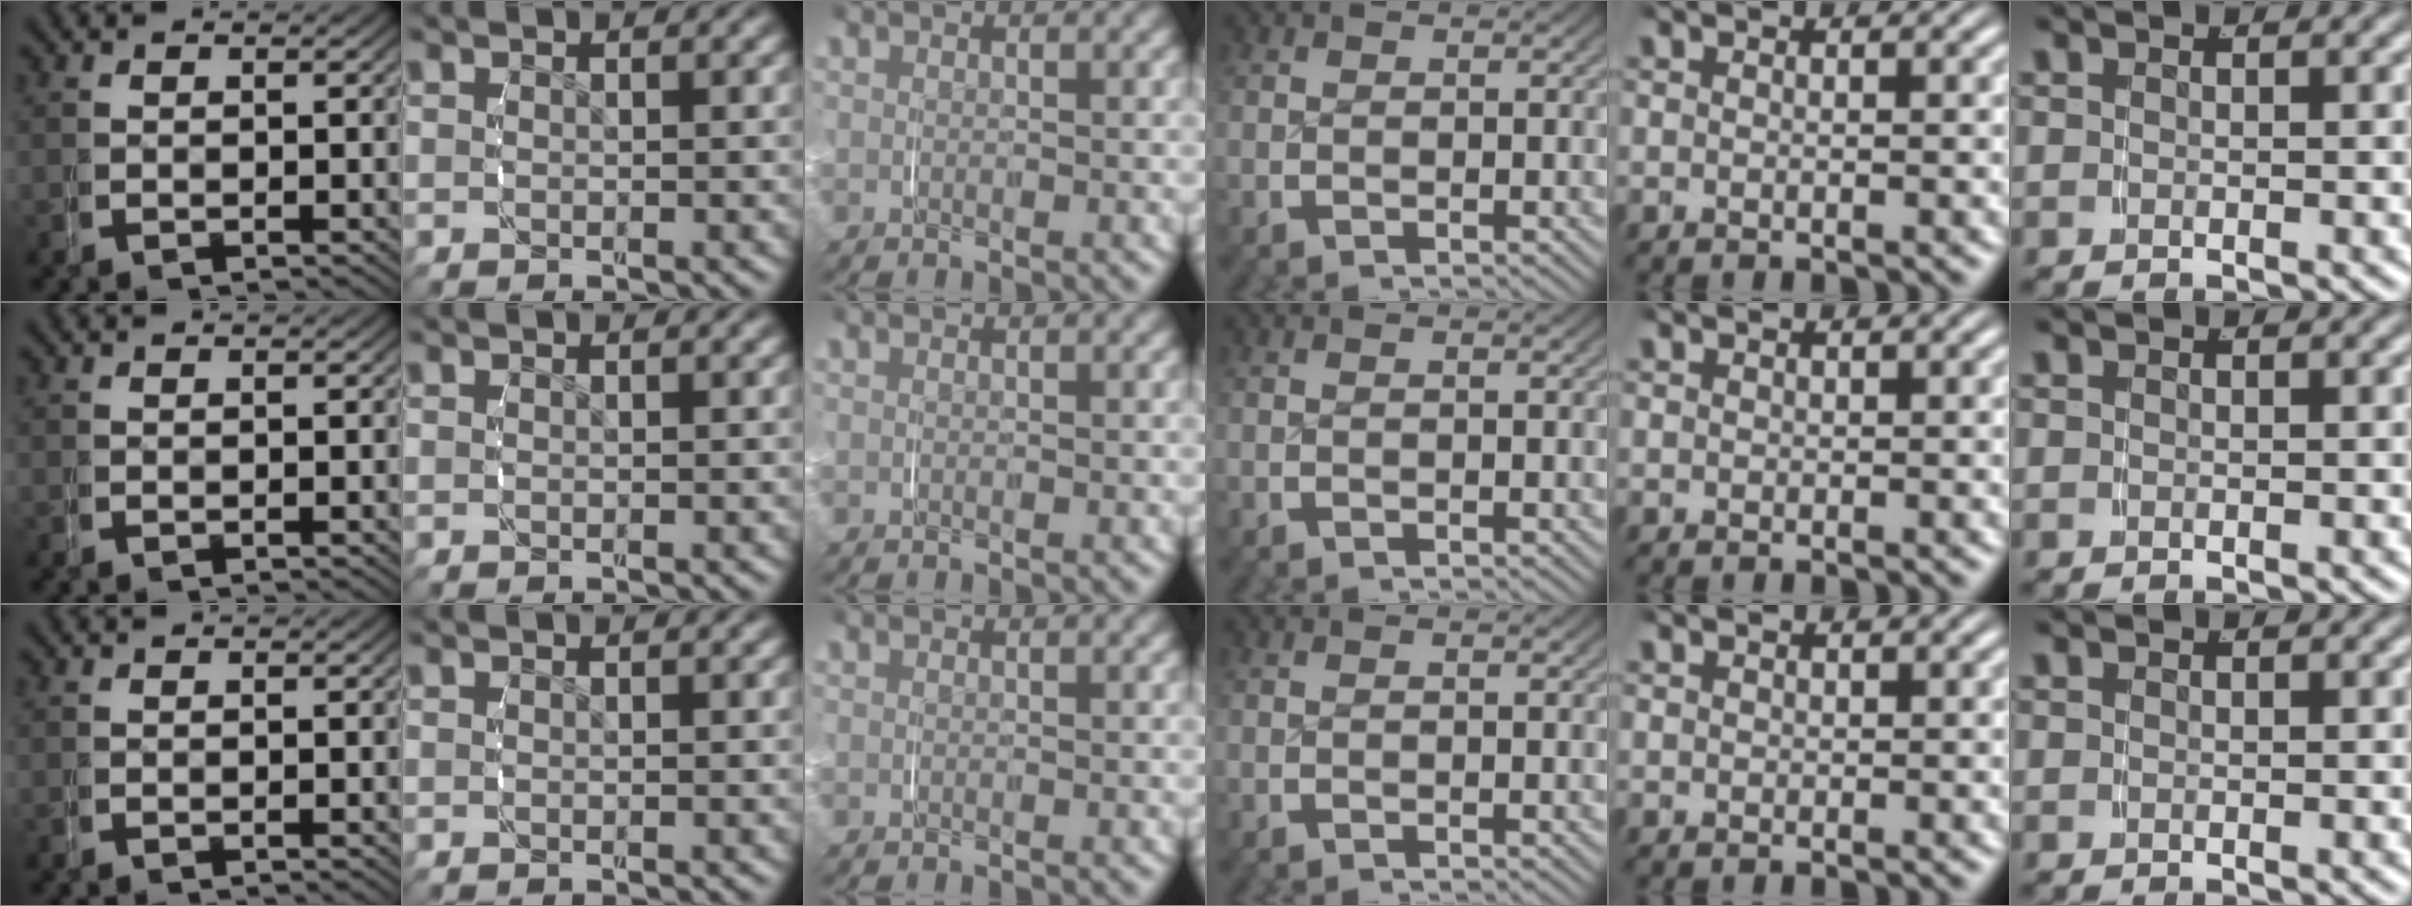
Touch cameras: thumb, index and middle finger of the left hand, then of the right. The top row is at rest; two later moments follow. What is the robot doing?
{"motion": "grasp_and_lifting", "object": "key"}